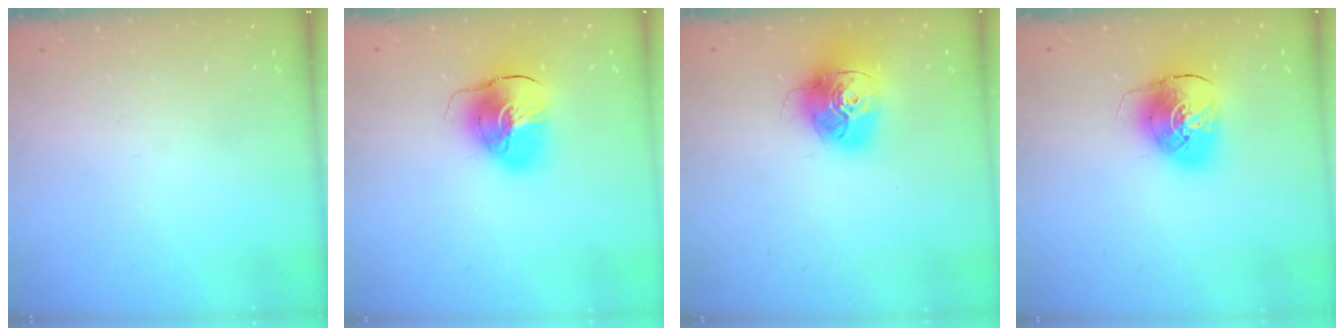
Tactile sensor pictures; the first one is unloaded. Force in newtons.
{"total": 11.5, "press": 11.4, "slide": 1.5}
{"total": 17.2, "press": 17.1, "slide": 2.0}
{"total": 10.4, "press": 10.3, "slide": 1.8}